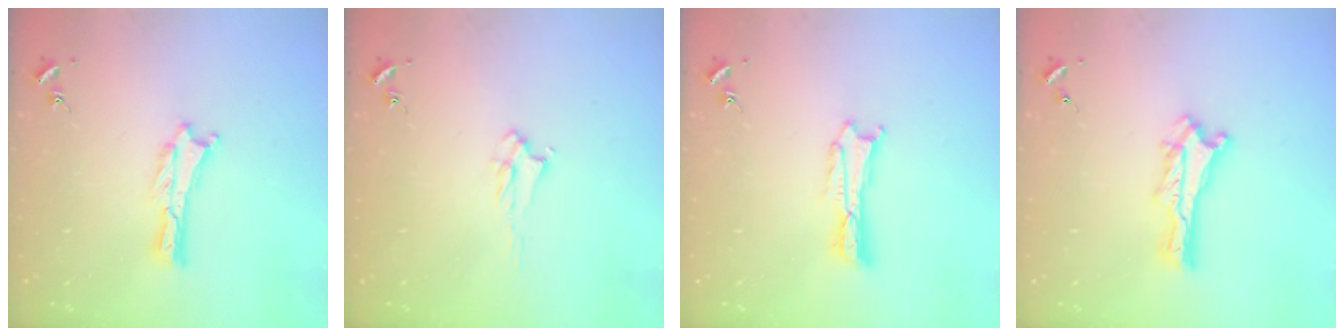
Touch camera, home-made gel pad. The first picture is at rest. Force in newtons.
{"total": 2.2, "press": 2.2, "slide": 0.4}
{"total": 0.9, "press": 0.9, "slide": 0.2}
{"total": 1.2, "press": 1.2, "slide": 0.2}